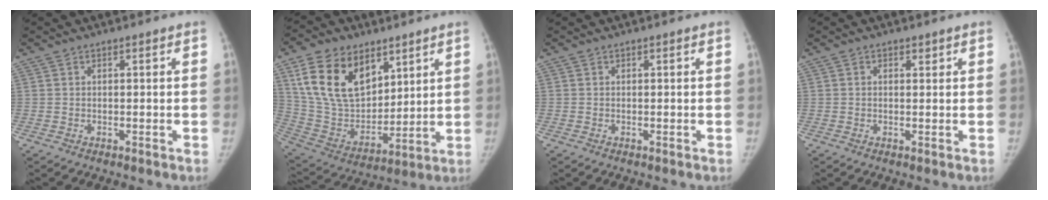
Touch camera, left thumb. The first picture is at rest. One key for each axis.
{"total": 19.4, "fx": 9.6, "fy": 12.4, "fz": 11.5, "tx": -0.178, "ty": -0.041, "tz": 0.193}
{"total": 0.0}
{"total": 0.9, "fx": 0.5, "fy": 0.6, "fz": 0.5, "tx": -0.002, "ty": -0.002, "tz": 0.006}